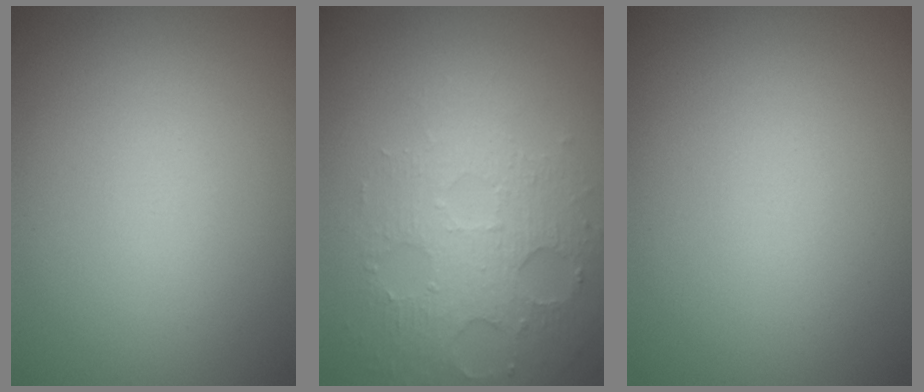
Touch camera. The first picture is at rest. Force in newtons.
{"total": 3.6, "press": 3.2, "slide": 1.6}
{"total": 0.0}